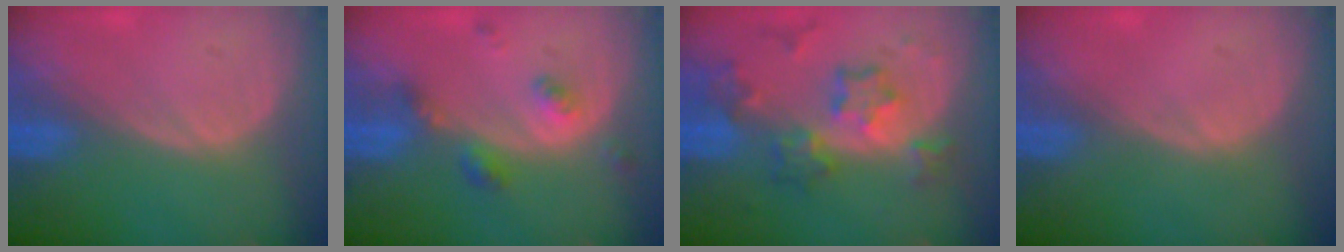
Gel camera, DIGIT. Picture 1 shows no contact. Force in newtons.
{"total": 4.9, "press": 4.3, "slide": 2.2}
{"total": 8.6, "press": 7.6, "slide": 4.0}
{"total": 0.0}